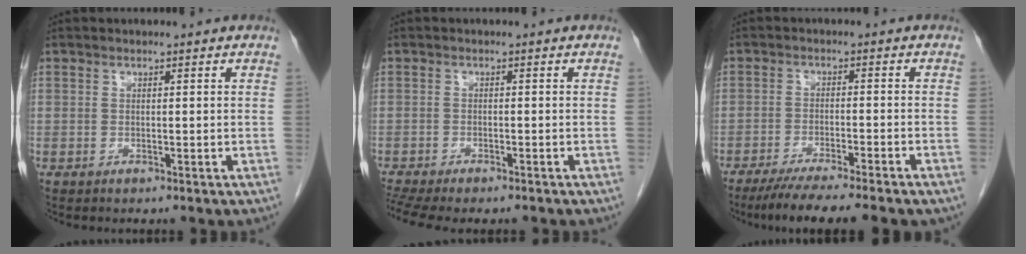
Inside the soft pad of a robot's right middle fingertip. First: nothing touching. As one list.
[{"total": 9.1, "force": [-7.7, 2.1, 4.4], "torque": [-0.081, -0.003, -0.116]}, {"total": 10.2, "force": [-8.2, 0.0, 6.0], "torque": [-0.078, -0.024, -0.125]}]